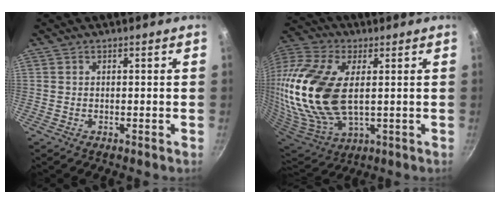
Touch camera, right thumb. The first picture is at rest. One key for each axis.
{"total": 26.3, "fx": 3.1, "fy": 14.7, "fz": 21.6, "tx": -0.467, "ty": -0.010, "tz": 0.057}